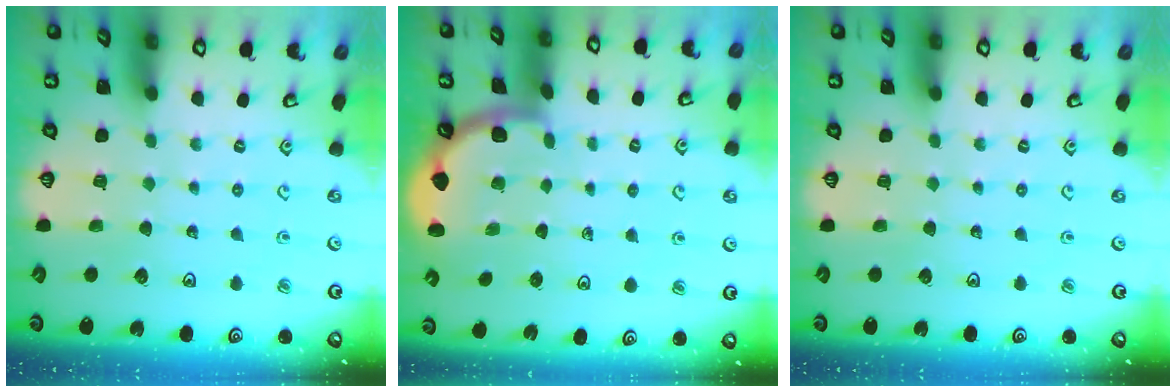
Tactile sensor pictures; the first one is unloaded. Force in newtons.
{"total": 1.8, "press": 1.8, "slide": 0.1}
{"total": 0.0}